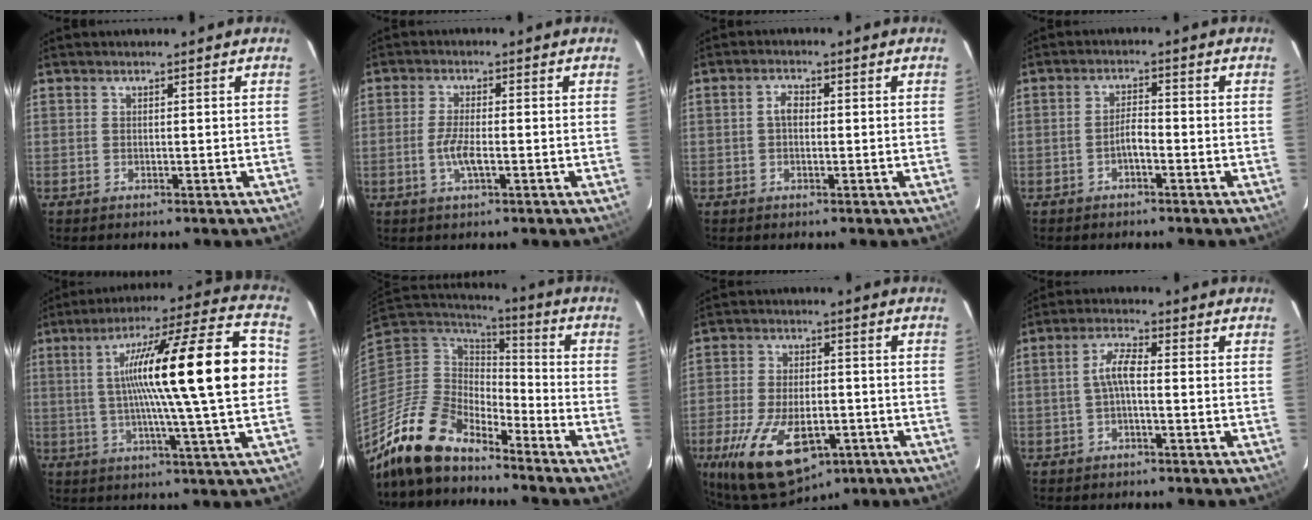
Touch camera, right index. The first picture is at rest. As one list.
[{"total": 4.1, "force": [-1.3, 0.9, 3.8], "torque": [-0.080, -0.003, -0.024]}, {"total": 2.3, "force": [0.0, 1.5, 1.7], "torque": [-0.034, 0.009, -0.001]}, {"total": 2.4, "force": [-1.6, 0.5, 1.7], "torque": [-0.034, 0.007, -0.027]}, {"total": 22.9, "force": [1.8, 0.4, 22.9], "torque": [-0.346, 0.034, 0.021]}, {"total": 14.7, "force": [-12.6, 5.2, 5.4], "torque": [-0.124, -0.002, -0.247]}, {"total": 18.0, "force": [-8.5, 9.5, 12.8], "torque": [-0.265, -0.025, -0.128]}, {"total": 3.8, "force": [-0.8, 0.9, 3.6], "torque": [-0.074, 0.014, -0.017]}]